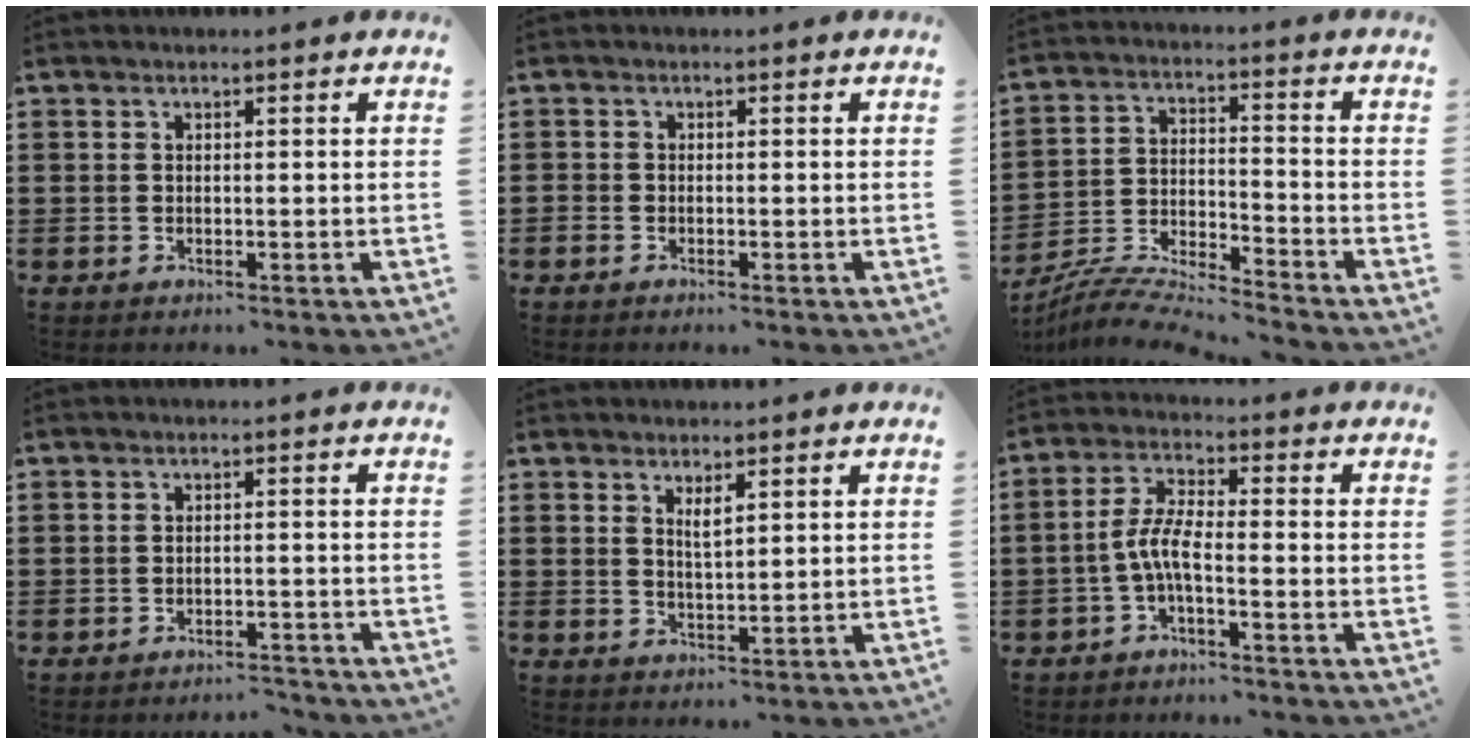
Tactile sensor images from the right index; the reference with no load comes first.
{"total": 0.7, "force": [-0.7, 0.2, 0.0], "torque": [-0.001, 0.001, -0.013]}
{"total": 6.6, "force": [-6.5, -0.1, 1.3], "torque": [-0.037, -0.009, -0.132]}
{"total": 2.3, "force": [-2.3, 0.1, 0.0], "torque": [-0.007, 0.001, -0.050]}
{"total": 2.1, "force": [1.4, 0.6, 1.5], "torque": [-0.033, 0.002, 0.023]}
{"total": 5.0, "force": [-2.0, 1.2, 4.4], "torque": [-0.107, -0.004, -0.046]}